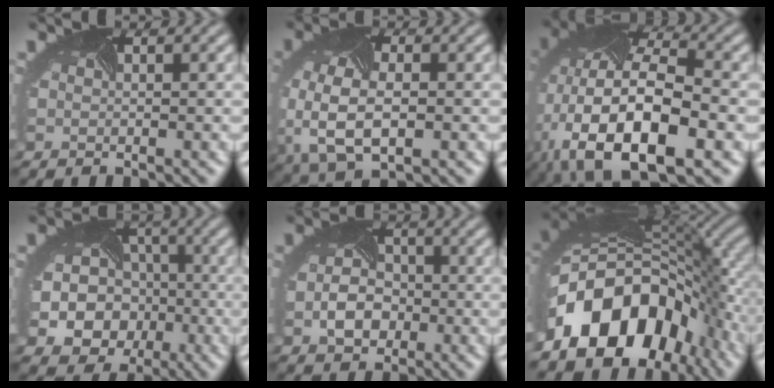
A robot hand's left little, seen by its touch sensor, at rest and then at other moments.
{"total": 6.7, "force": [-2.6, 3.5, 5.0], "torque": [-0.130, -0.026, -0.037]}
{"total": 15.4, "force": [-5.7, 8.0, 11.9], "torque": [-0.242, -0.027, -0.076]}
{"total": 12.8, "force": [-3.7, 11.2, 4.9], "torque": [-0.108, -0.029, -0.067]}
{"total": 3.5, "force": [-1.5, 2.5, 1.8], "torque": [-0.040, -0.004, -0.021]}
{"total": 14.4, "force": [-5.9, 9.8, 8.8], "torque": [-0.167, -0.016, -0.099]}